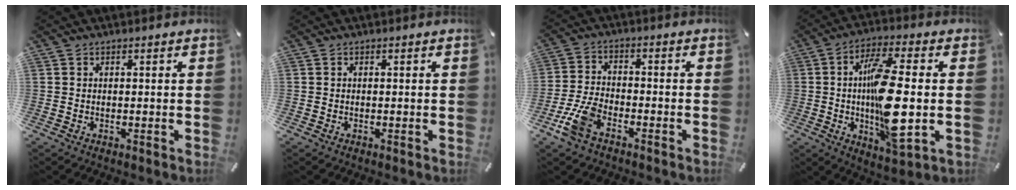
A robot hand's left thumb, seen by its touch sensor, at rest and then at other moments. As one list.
[{"total": 0.0}, {"total": 7.6, "force": [-4.3, 3.7, 5.0], "torque": [-0.115, 0.007, -0.081]}, {"total": 16.4, "force": [-0.6, 5.3, 15.5], "torque": [-0.284, -0.022, -0.019]}]